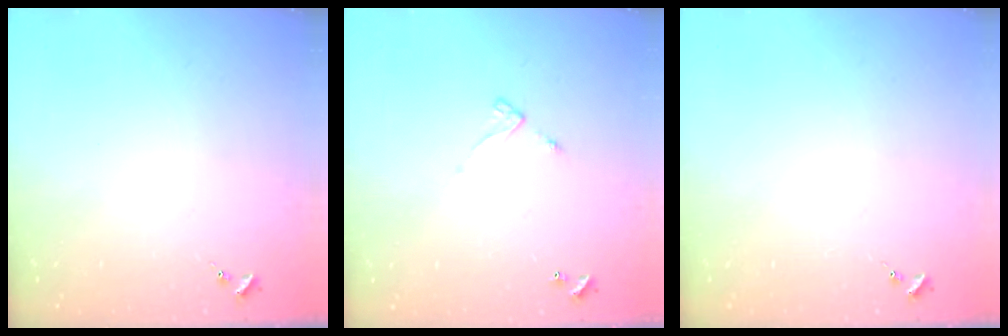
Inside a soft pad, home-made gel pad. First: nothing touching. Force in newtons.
{"total": 5.7, "press": 5.7, "slide": 0.5}
{"total": 0.0}